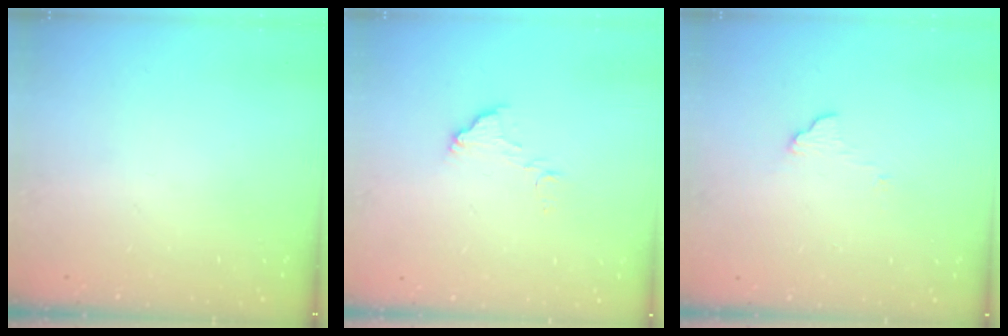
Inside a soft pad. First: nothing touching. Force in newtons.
{"total": 7.2, "press": 7.2, "slide": 0.4}
{"total": 5.4, "press": 5.4, "slide": 0.4}